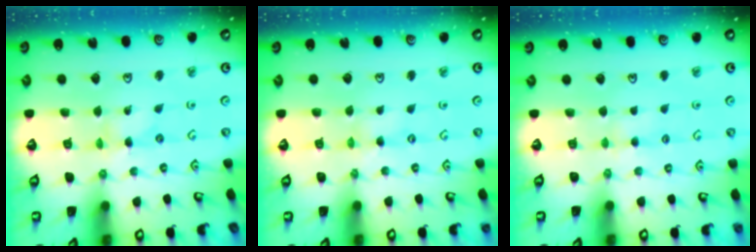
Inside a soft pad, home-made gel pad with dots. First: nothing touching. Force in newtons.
{"total": 1.3, "press": 1.2, "slide": 0.2}
{"total": 3.2, "press": 3.2, "slide": 0.5}